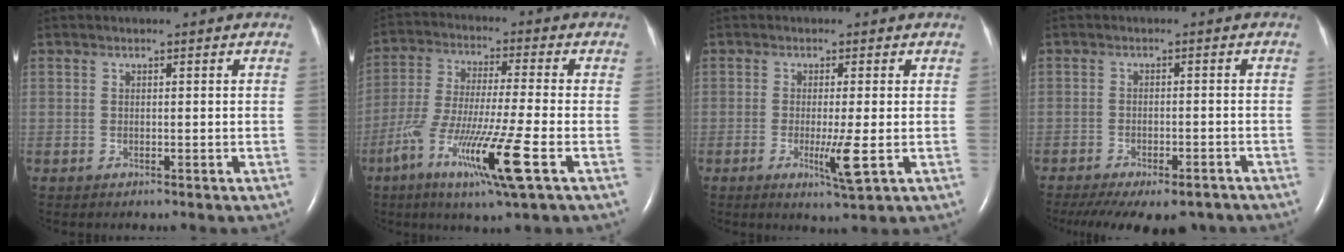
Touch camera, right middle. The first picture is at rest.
{"total": 13.7, "force": [-6.0, -0.1, 12.4], "torque": [-0.251, -0.029, -0.110]}
{"total": 4.5, "force": [-1.1, -0.2, 4.3], "torque": [-0.079, -0.013, -0.017]}
{"total": 14.8, "force": [-11.5, 5.6, 7.4], "torque": [-0.150, -0.017, -0.151]}